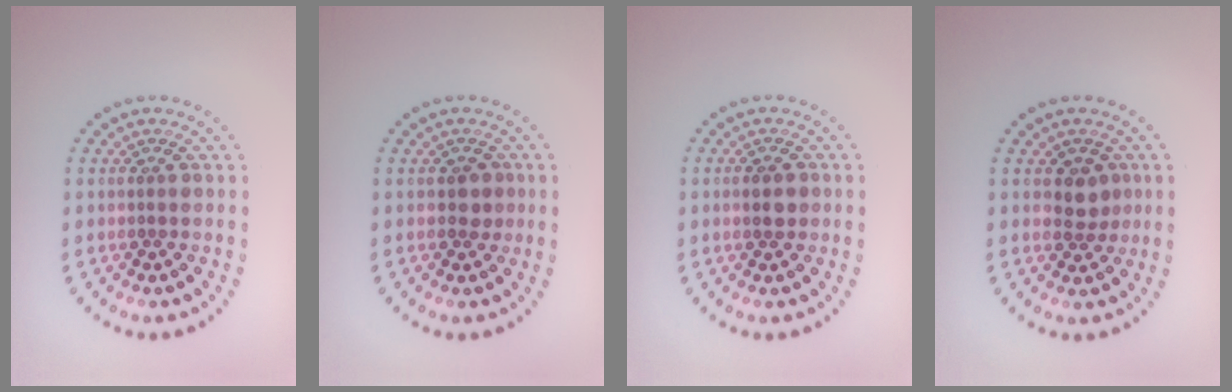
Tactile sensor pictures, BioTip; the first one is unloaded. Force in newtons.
{"total": 1.2, "press": 1.2, "slide": 0.3}
{"total": 2.0, "press": 1.9, "slide": 0.1}
{"total": 2.0, "press": 1.8, "slide": 0.9}